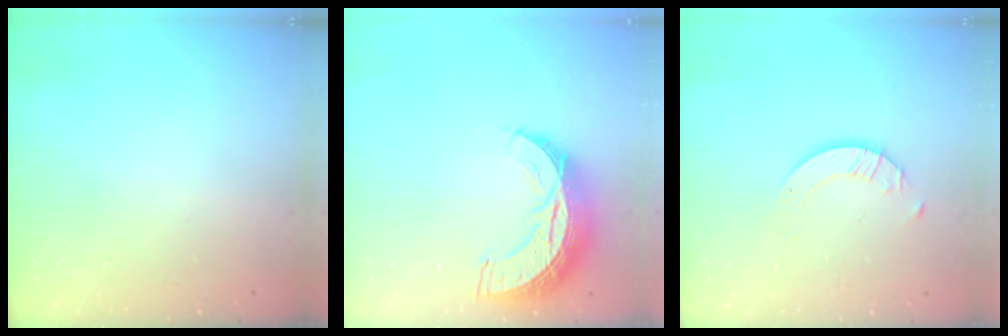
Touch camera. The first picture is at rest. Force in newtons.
{"total": 12.7, "press": 12.7, "slide": 0.8}
{"total": 2.0, "press": 2.0, "slide": 0.2}